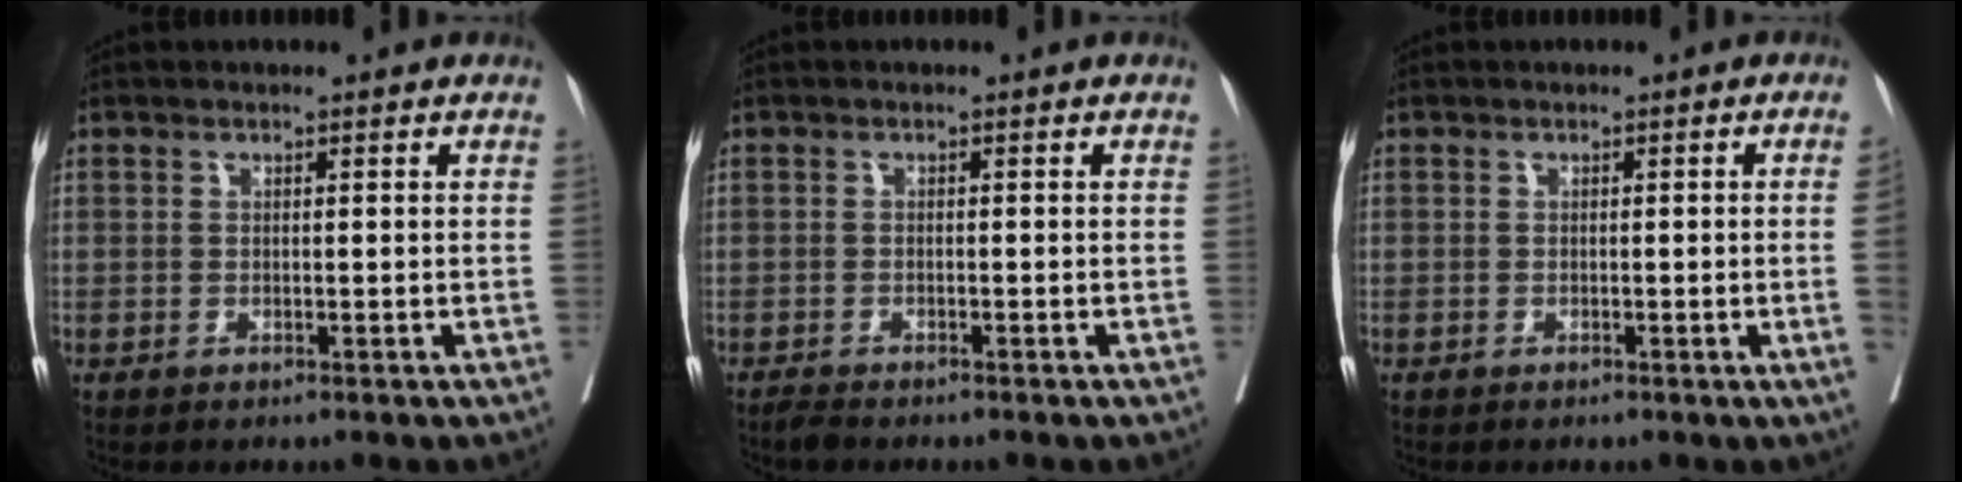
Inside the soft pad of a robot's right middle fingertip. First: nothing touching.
{"total": 1.7, "force": [-1.6, 0.1, 0.5], "torque": [-0.017, -0.006, -0.026]}
{"total": 2.0, "force": [-0.3, -0.8, 1.8], "torque": [-0.021, -0.005, -0.002]}